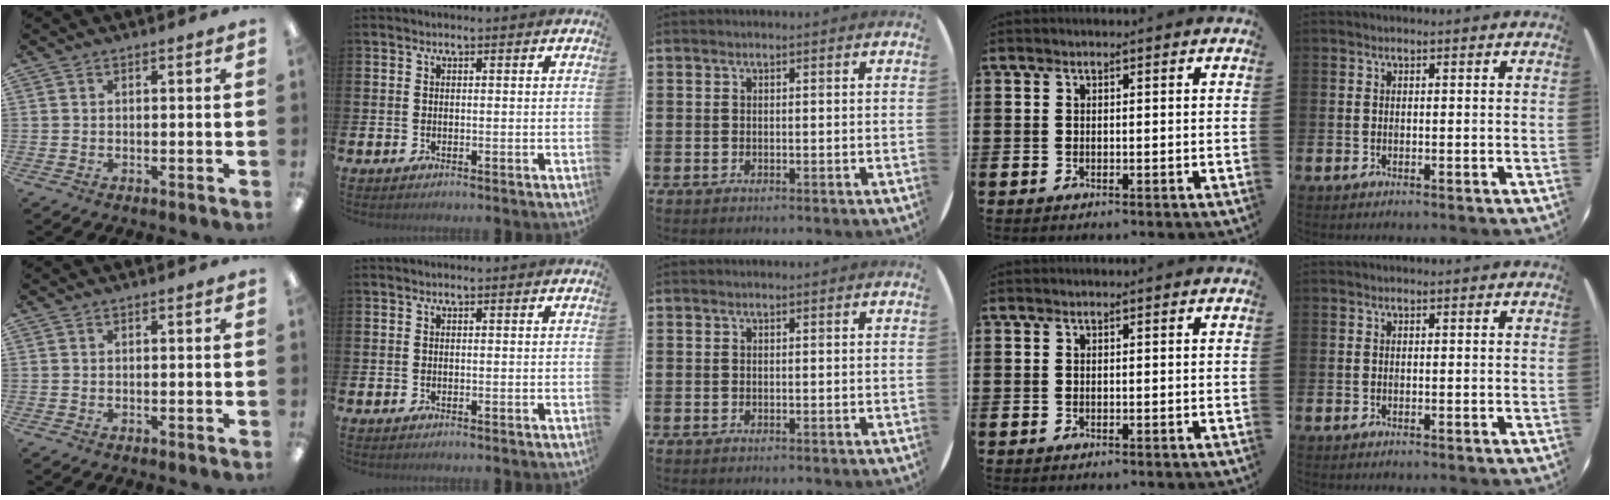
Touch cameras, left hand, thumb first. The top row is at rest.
{}